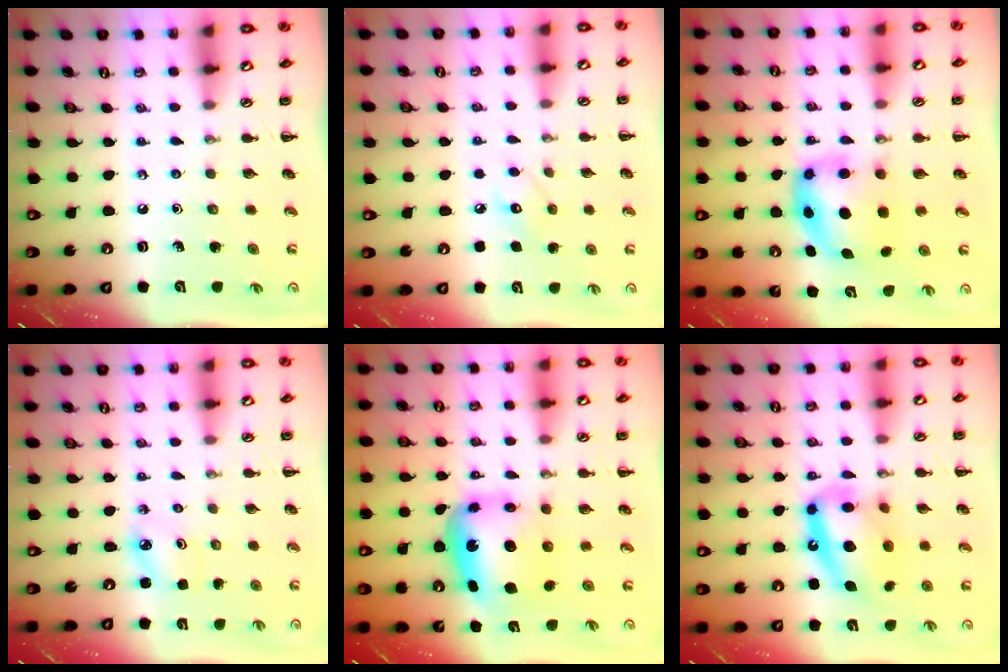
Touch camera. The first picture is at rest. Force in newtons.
{"total": 6.5, "press": 6.4, "slide": 1.3}
{"total": 5.9, "press": 5.7, "slide": 1.3}
{"total": 2.8, "press": 2.7, "slide": 0.4}
{"total": 7.0, "press": 6.7, "slide": 2.2}
{"total": 16.1, "press": 15.6, "slide": 3.8}